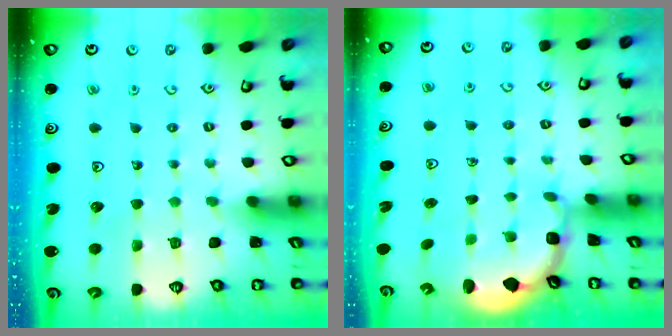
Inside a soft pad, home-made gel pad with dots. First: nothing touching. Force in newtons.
{"total": 2.6, "press": 1.9, "slide": 1.7}